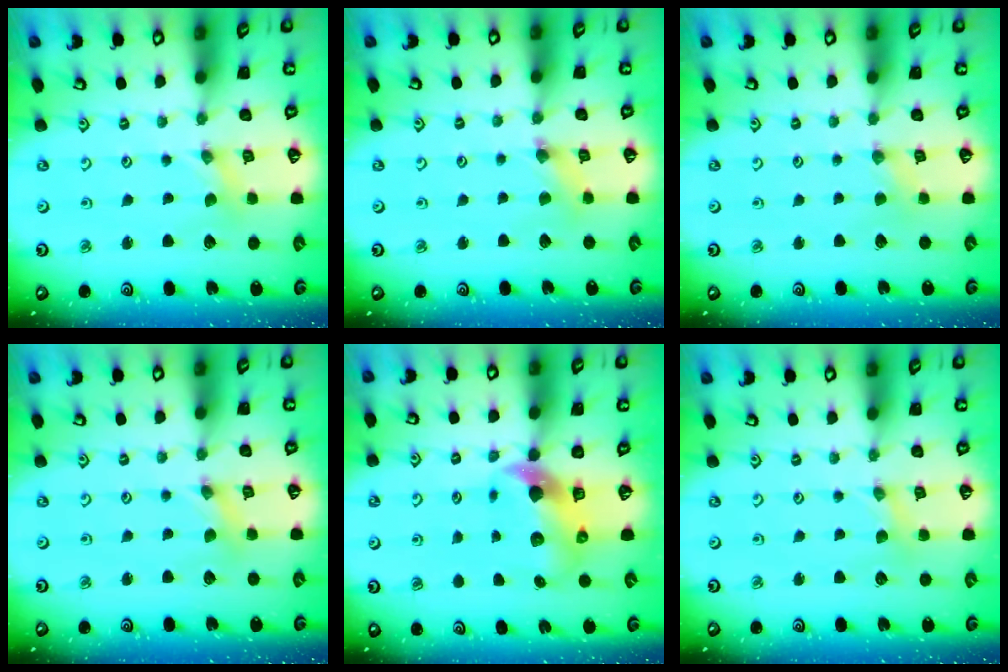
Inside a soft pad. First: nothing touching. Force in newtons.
{"total": 2.0, "press": 2.0, "slide": 0.2}
{"total": 1.5, "press": 1.5, "slide": 0.3}
{"total": 1.6, "press": 1.6, "slide": 0.3}
{"total": 8.3, "press": 8.2, "slide": 1.2}
{"total": 1.5, "press": 1.5, "slide": 0.3}